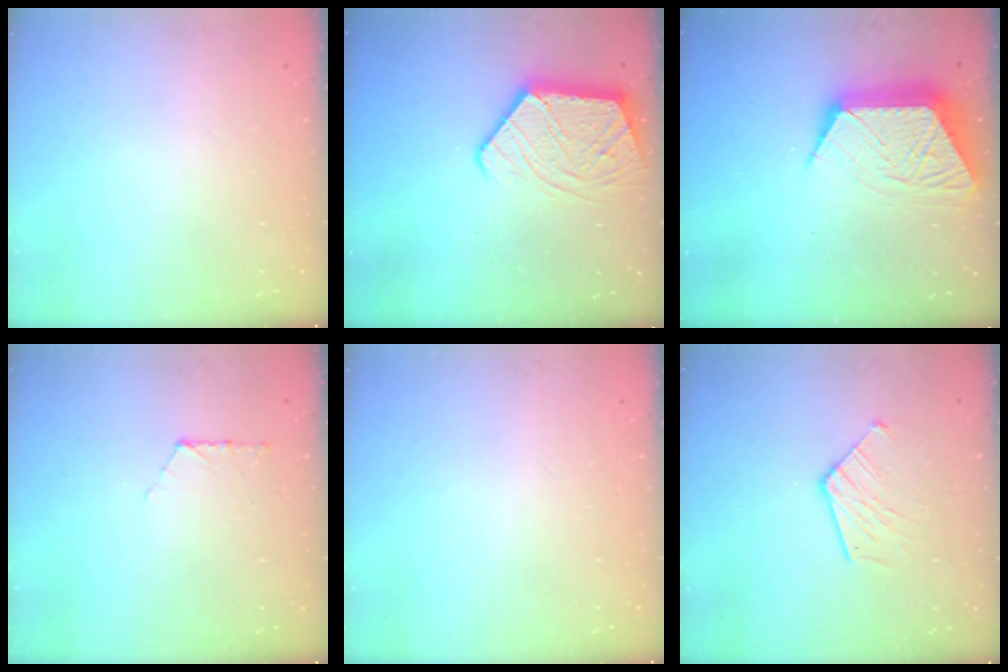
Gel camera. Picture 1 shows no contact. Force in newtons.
{"total": 11.9, "press": 11.9, "slide": 1.0}
{"total": 13.7, "press": 13.7, "slide": 1.1}
{"total": 6.8, "press": 6.7, "slide": 0.6}
{"total": 0.0}
{"total": 9.7, "press": 9.7, "slide": 0.8}